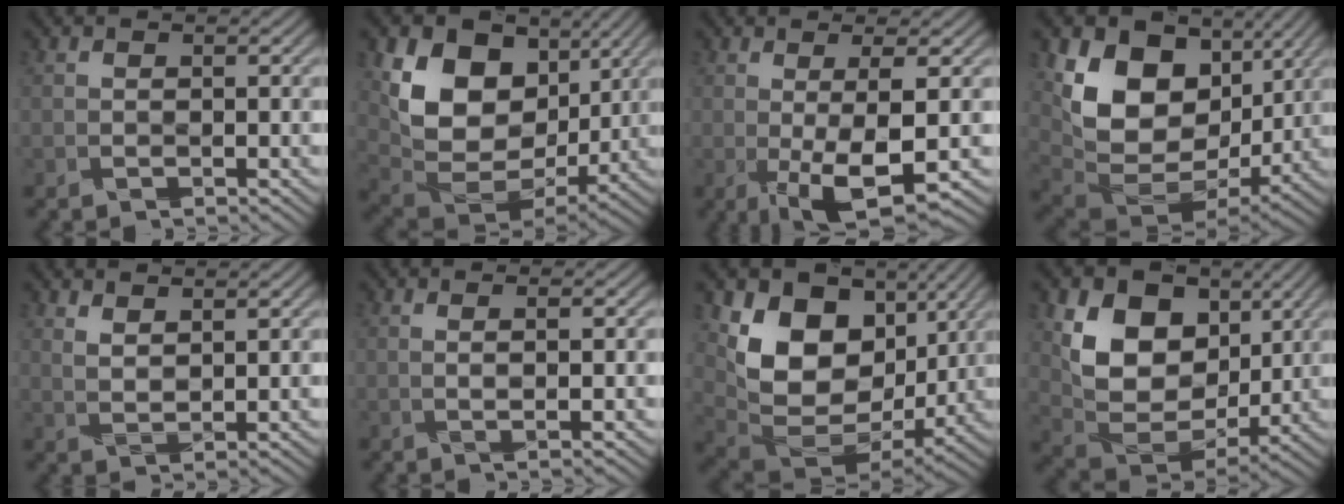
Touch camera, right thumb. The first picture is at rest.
{"total": 14.5, "force": [4.8, 10.4, 8.8], "torque": [-0.179, 0.000, 0.094]}
{"total": 7.4, "force": [-1.0, 1.6, 7.2], "torque": [-0.127, -0.004, -0.014]}
{"total": 15.8, "force": [4.7, 11.3, 10.0], "torque": [-0.211, -0.008, 0.106]}
{"total": 2.8, "force": [2.2, 0.6, 1.7], "torque": [-0.032, -0.005, 0.048]}
{"total": 2.5, "force": [0.3, 0.3, 2.5], "torque": [-0.044, 0.003, 0.003]}
{"total": 15.1, "force": [4.6, 10.8, 9.4], "torque": [-0.195, -0.007, 0.099]}
{"total": 12.7, "force": [4.3, 9.1, 7.6], "torque": [-0.156, -0.010, 0.076]}